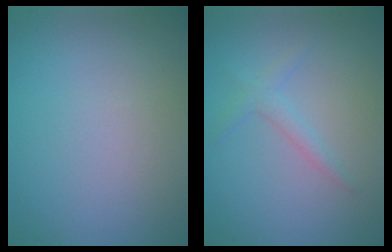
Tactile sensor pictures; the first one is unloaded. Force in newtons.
{"total": 1.4, "press": 1.4, "slide": 0.1}